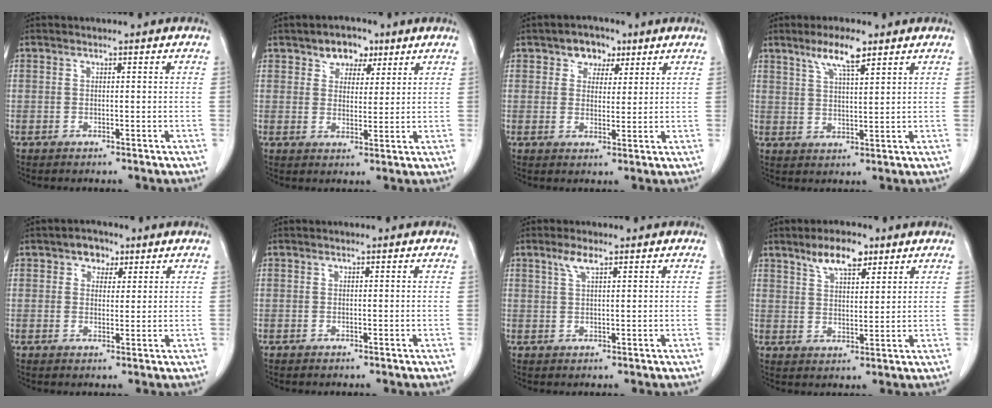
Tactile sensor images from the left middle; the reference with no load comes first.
{"total": 5.2, "force": [3.2, 3.4, 2.3], "torque": [-0.028, 0.012, 0.051]}
{"total": 4.6, "force": [2.6, 3.2, 1.9], "torque": [-0.025, 0.012, 0.041]}
{"total": 6.0, "force": [4.1, 0.9, 4.4], "torque": [-0.083, 0.004, 0.073]}
{"total": 3.4, "force": [1.9, 2.3, 1.5], "torque": [-0.023, 0.010, 0.029]}
{"total": 0.0}
{"total": 2.5, "force": [1.6, 0.4, 1.9], "torque": [-0.044, 0.006, 0.033]}
{"total": 6.4, "force": [4.4, 2.3, 4.1], "torque": [-0.074, 0.008, 0.077]}